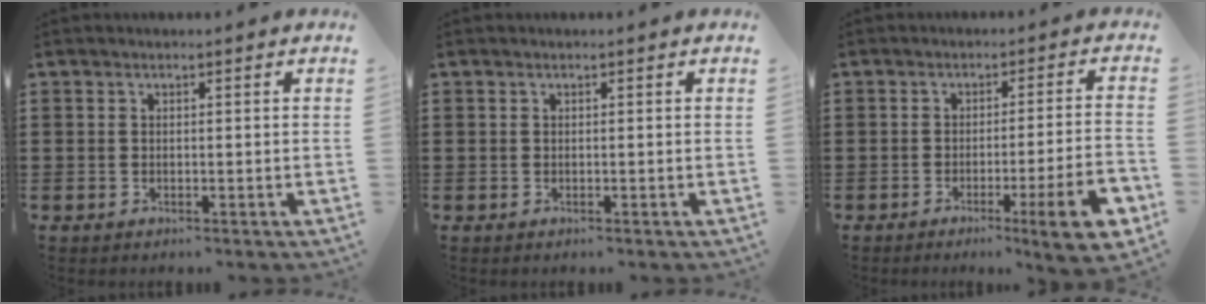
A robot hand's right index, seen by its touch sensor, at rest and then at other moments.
{"total": 0.0}
{"total": 9.1, "force": [-4.1, 0.5, 8.1], "torque": [-0.122, -0.010, -0.072]}